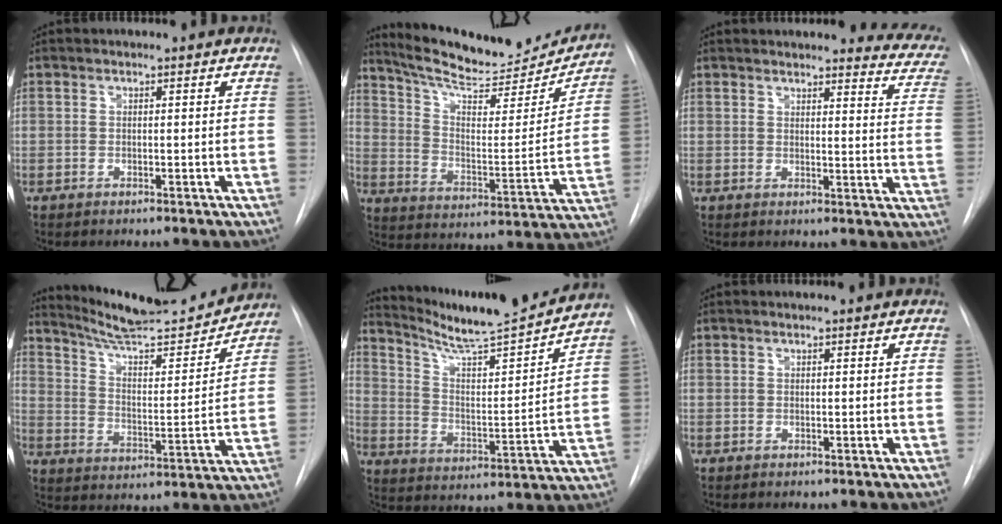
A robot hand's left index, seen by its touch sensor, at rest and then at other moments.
{"total": 22.2, "force": [20.5, 4.1, 7.6], "torque": [-0.117, -0.043, 0.286]}
{"total": 13.9, "force": [13.1, 2.6, 3.9], "torque": [-0.007, -0.067, 0.108]}
{"total": 19.1, "force": [18.0, 1.5, 6.3], "torque": [-0.101, -0.026, 0.265]}
{"total": 19.3, "force": [17.7, -0.4, 7.7], "torque": [-0.127, -0.035, 0.267]}
{"total": 0.8, "force": [0.7, 0.0, 0.1], "torque": [-0.005, 0.007, 0.012]}